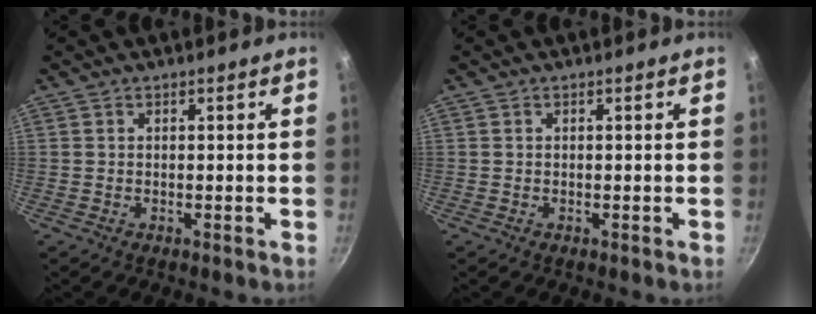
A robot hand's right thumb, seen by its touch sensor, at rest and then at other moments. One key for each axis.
{"total": 0.0}